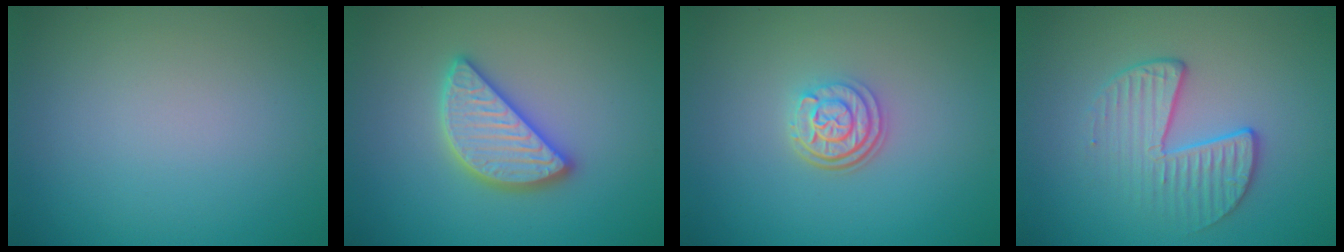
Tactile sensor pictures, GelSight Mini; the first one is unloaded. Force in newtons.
{"total": 4.7, "press": 4.6, "slide": 0.3}
{"total": 3.1, "press": 2.5, "slide": 1.8}
{"total": 3.5, "press": 2.9, "slide": 2.0}